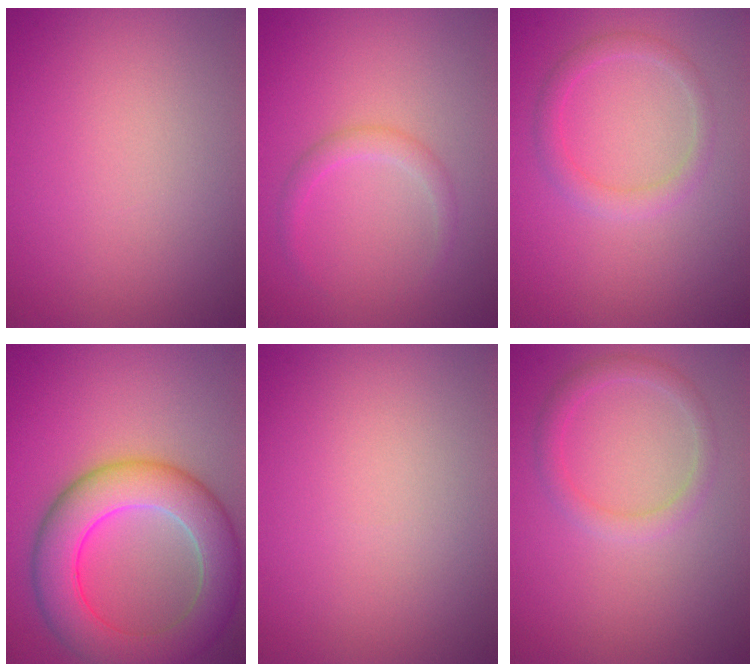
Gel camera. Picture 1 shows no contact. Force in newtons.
{"total": 1.5, "press": 1.5, "slide": 0.0}
{"total": 2.0, "press": 2.0, "slide": 0.3}
{"total": 8.7, "press": 8.7, "slide": 0.3}
{"total": 0.0}
{"total": 1.9, "press": 1.9, "slide": 0.1}